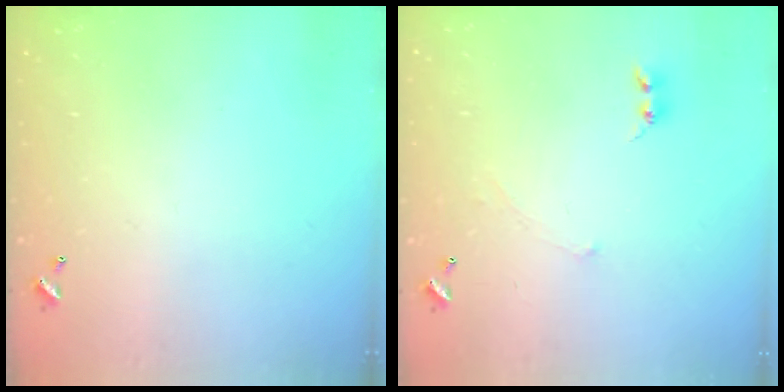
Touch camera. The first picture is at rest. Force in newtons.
{"total": 0.6, "press": 0.3, "slide": 0.5}